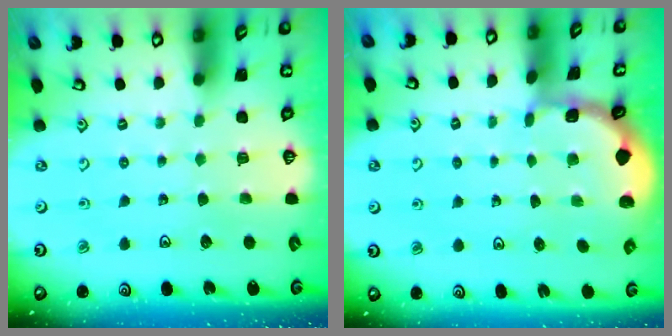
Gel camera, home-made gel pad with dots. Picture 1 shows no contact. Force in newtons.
{"total": 2.6, "press": 2.6, "slide": 0.3}